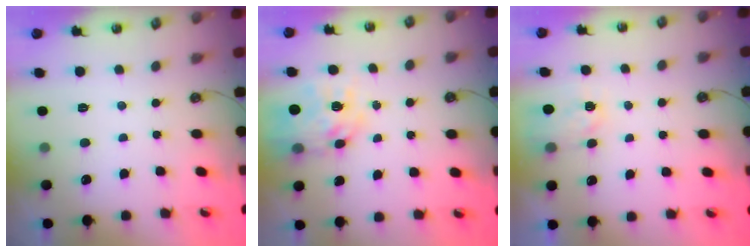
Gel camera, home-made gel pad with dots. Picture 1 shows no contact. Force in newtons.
{"total": 11.9, "press": 11.8, "slide": 1.0}
{"total": 3.0, "press": 2.9, "slide": 0.3}